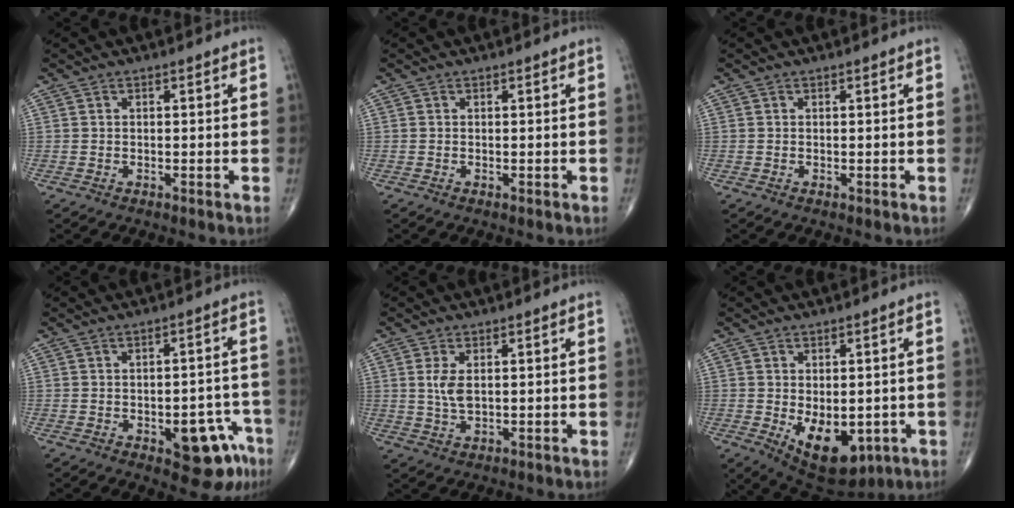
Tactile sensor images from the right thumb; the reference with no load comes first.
{"total": 0.0}
{"total": 0.0}
{"total": 10.0, "force": [-4.5, 4.7, 7.6], "torque": [-0.057, 0.030, -0.047]}
{"total": 3.9, "force": [0.8, 1.9, 3.3], "torque": [-0.071, -0.006, 0.022]}
{"total": 12.0, "force": [-3.0, 7.0, 9.3], "torque": [-0.113, -0.011, -0.022]}